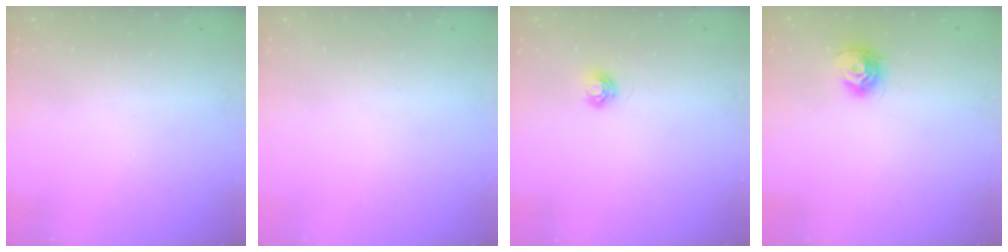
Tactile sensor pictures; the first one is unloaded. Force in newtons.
{"total": 0.0}
{"total": 4.7, "press": 4.7, "slide": 0.3}
{"total": 10.3, "press": 10.3, "slide": 0.5}